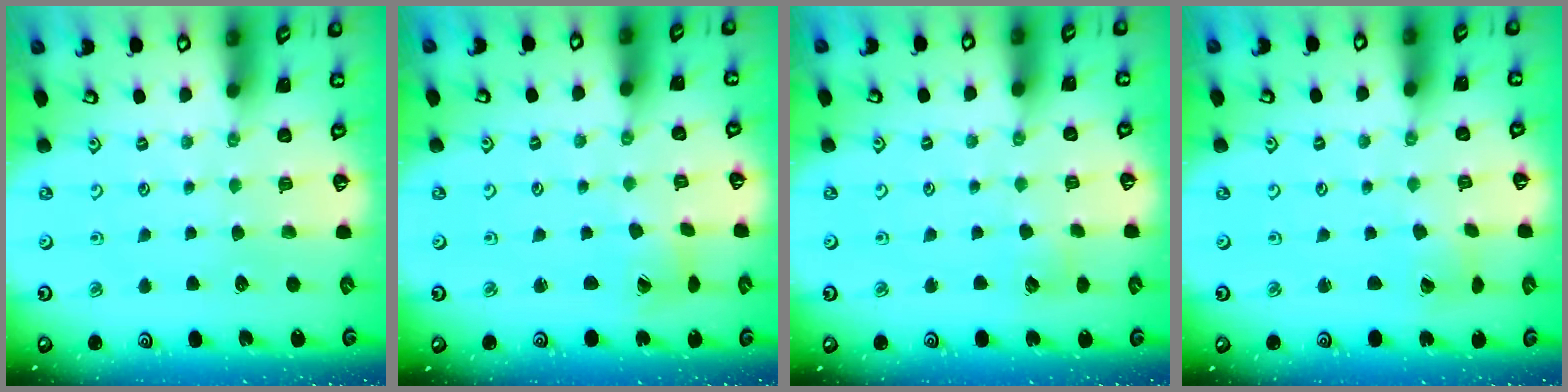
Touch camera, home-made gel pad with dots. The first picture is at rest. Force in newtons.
{"total": 2.5, "press": 2.5, "slide": 0.4}
{"total": 5.2, "press": 5.1, "slide": 0.5}
{"total": 2.9, "press": 2.9, "slide": 0.2}